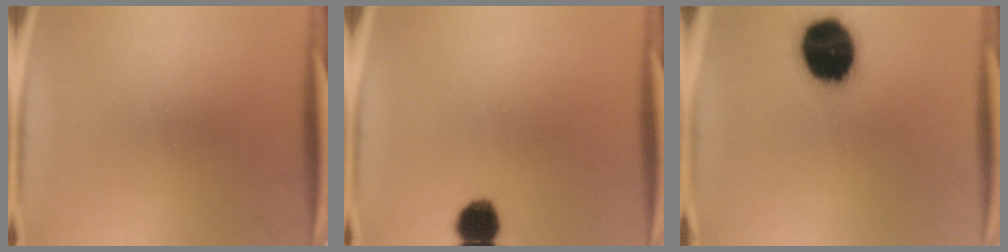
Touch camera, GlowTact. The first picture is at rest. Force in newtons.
{"total": 6.5}
{"total": 19.8}